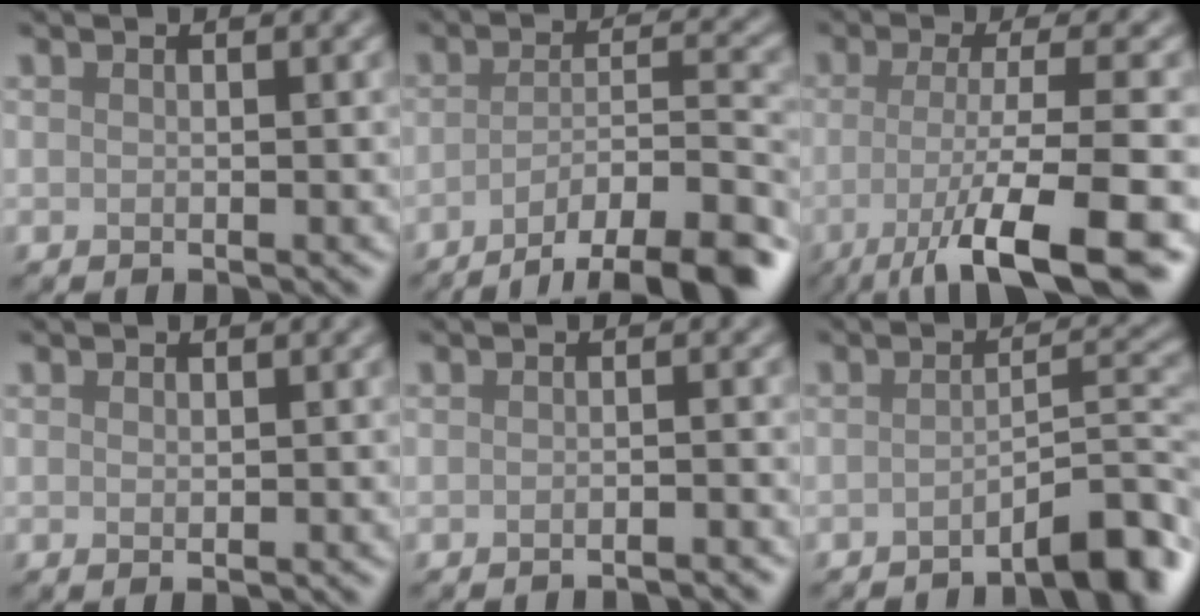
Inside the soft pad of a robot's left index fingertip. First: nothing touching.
{"total": 10.6, "force": [-7.2, 2.8, 7.3], "torque": [-0.109, 0.000, -0.103]}
{"total": 9.2, "force": [-3.5, 2.1, 8.3], "torque": [-0.113, -0.008, -0.066]}
{"total": 0.6, "force": [0.2, 0.3, 0.5], "torque": [-0.007, 0.000, 0.004]}
{"total": 1.4, "force": [-1.2, 0.2, 0.6], "torque": [0.000, 0.003, -0.018]}
{"total": 4.9, "force": [-3.2, 0.8, 3.6], "torque": [-0.042, 0.015, -0.051]}